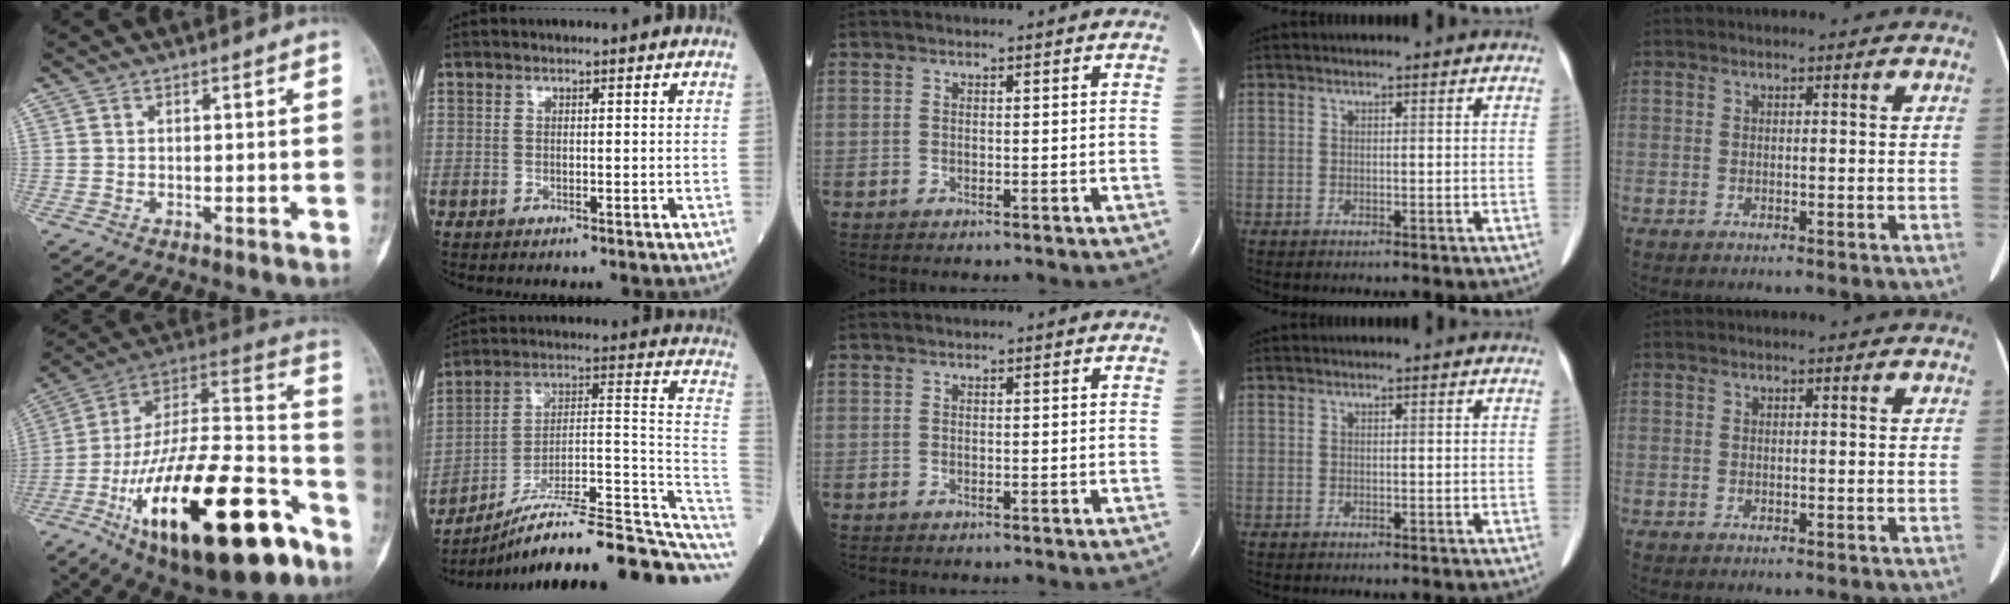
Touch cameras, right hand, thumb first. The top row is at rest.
{"thumb": {"total": 35.7, "force": [-17.1, 13.4, 28.4], "torque": [-0.449, 0.065, -0.274]}, "index": {"total": 21.0, "force": [-16.5, 2.4, 12.7], "torque": [-0.120, 0.048, -0.253]}}